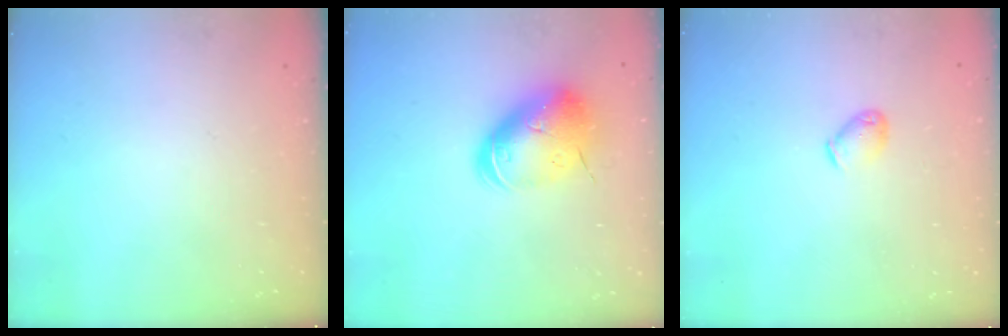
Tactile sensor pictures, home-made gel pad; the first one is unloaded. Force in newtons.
{"total": 14.6, "press": 14.4, "slide": 2.3}
{"total": 4.2, "press": 4.2, "slide": 0.7}